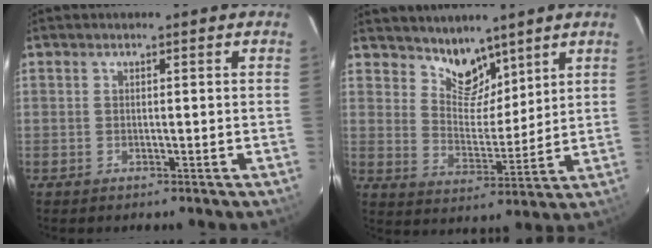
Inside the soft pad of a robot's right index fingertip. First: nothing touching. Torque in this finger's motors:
{"motor_torque": [-0.15, 0.09, -0.05, -0.01]}